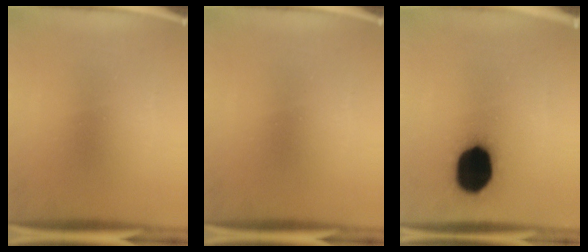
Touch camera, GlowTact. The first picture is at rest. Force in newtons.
{"total": 0.0}
{"total": 18.3}